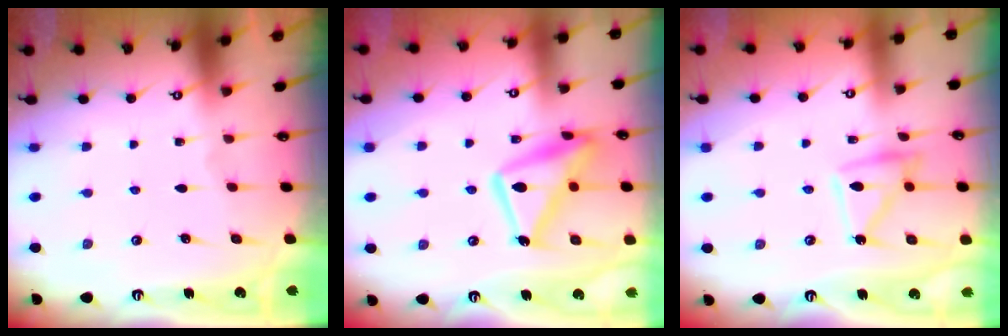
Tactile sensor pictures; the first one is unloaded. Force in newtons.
{"total": 15.4, "press": 15.3, "slide": 1.2}
{"total": 10.8, "press": 10.7, "slide": 0.9}